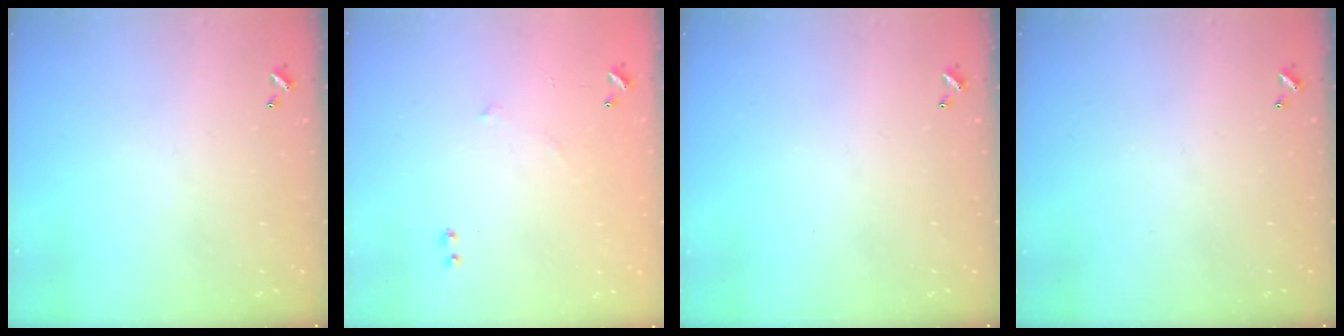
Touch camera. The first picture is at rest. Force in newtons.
{"total": 5.9, "press": 5.9, "slide": 0.8}
{"total": 0.0}
{"total": 0.0}